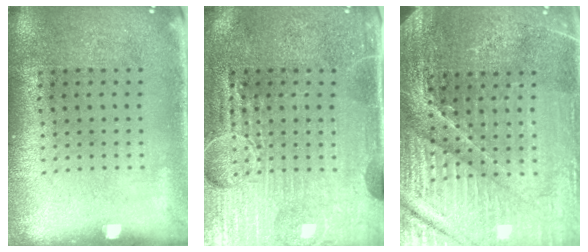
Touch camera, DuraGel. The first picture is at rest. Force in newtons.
{"total": 4.4, "press": 4.0, "slide": 1.8}
{"total": 4.8, "press": 4.5, "slide": 1.6}